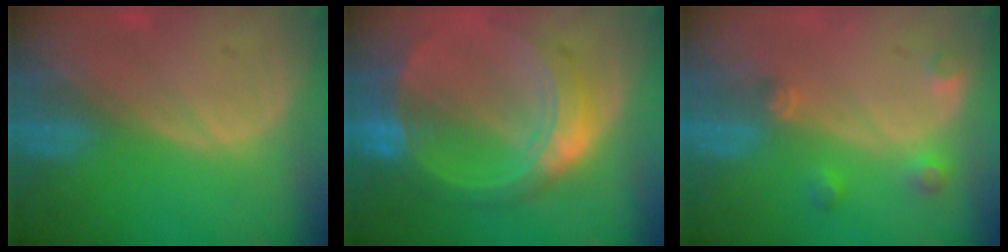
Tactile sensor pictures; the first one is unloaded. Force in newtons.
{"total": 8.7, "press": 8.7, "slide": 0.7}
{"total": 3.2, "press": 2.9, "slide": 1.3}